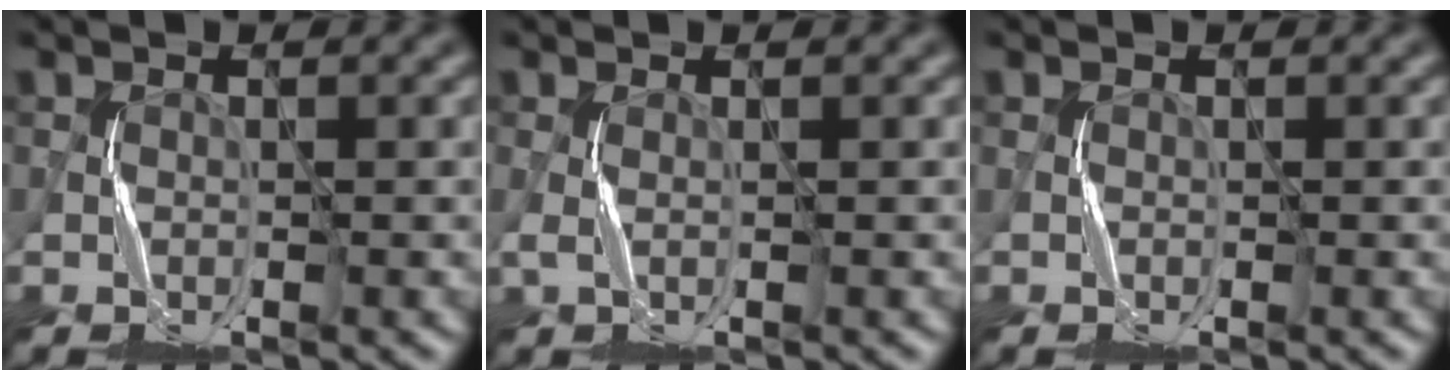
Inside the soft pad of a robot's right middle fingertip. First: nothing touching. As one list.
[{"total": 0.7, "force": [0.1, 0.1, 0.6], "torque": [-0.018, 0.002, 0.004]}, {"total": 0.0}]